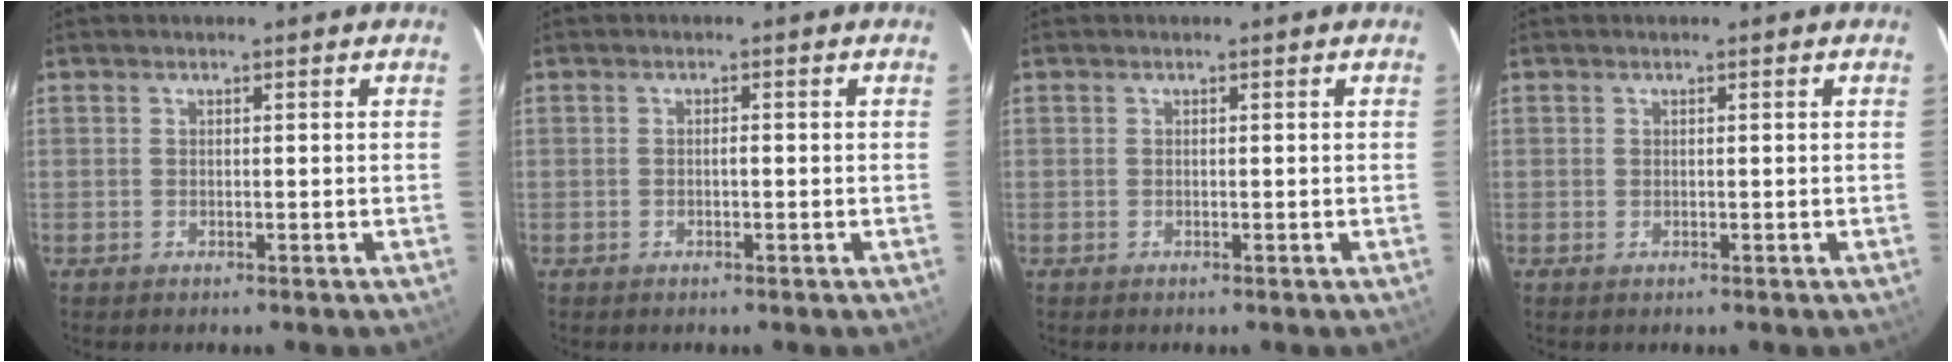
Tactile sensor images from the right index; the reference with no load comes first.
{"total": 0.7, "force": [-0.3, 0.2, 0.6], "torque": [-0.011, 0.004, -0.004]}
{"total": 0.0}
{"total": 0.0}